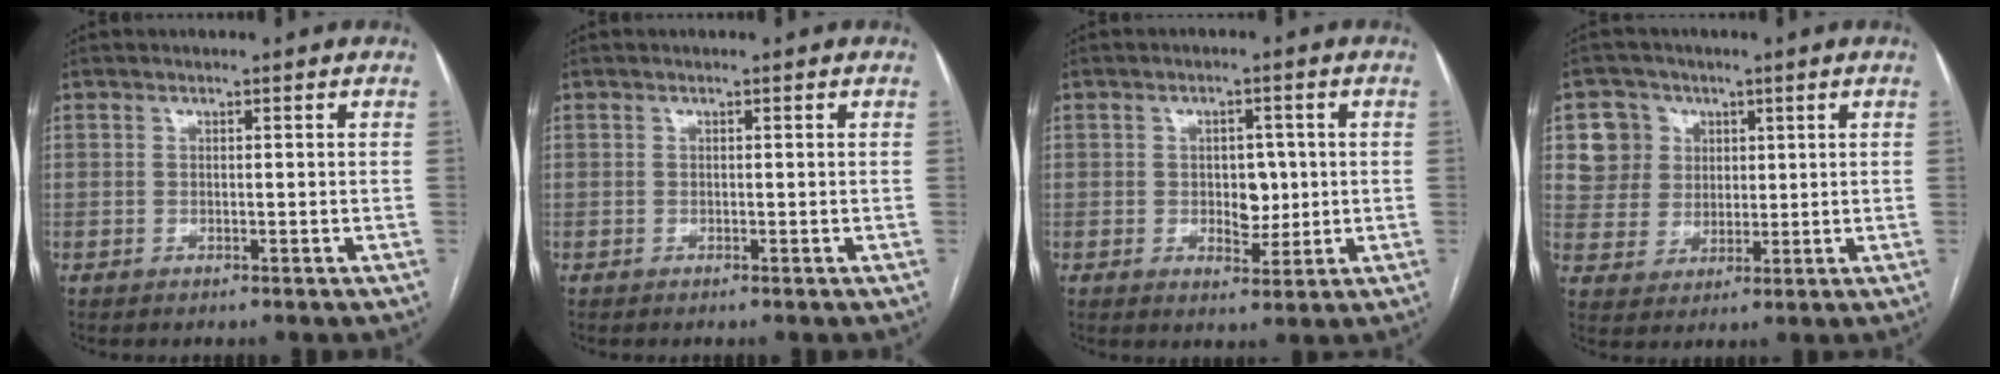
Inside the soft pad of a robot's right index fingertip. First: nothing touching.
{"total": 0.0}
{"total": 7.9, "force": [-0.7, 4.0, 6.8], "torque": [-0.114, 0.014, -0.006]}
{"total": 7.4, "force": [2.7, 6.9, 0.8], "torque": [-0.017, 0.026, 0.059]}